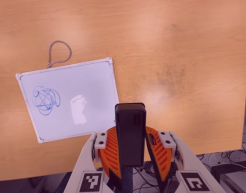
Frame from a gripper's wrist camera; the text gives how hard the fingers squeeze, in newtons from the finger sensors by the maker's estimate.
{"total": 5.5, "left": 5.1, "right": 5.8}